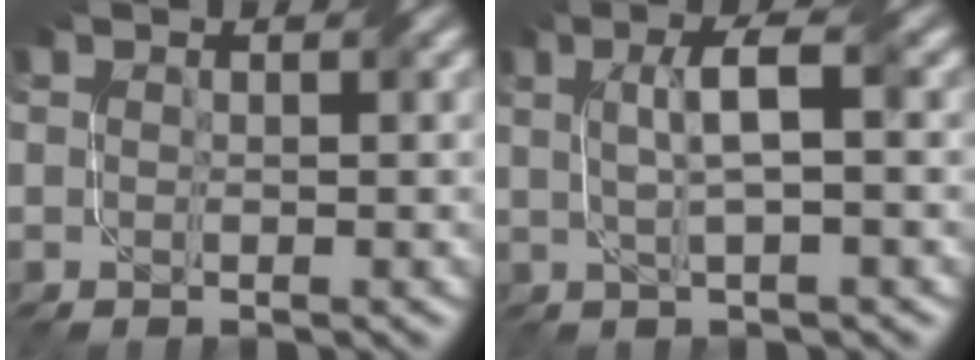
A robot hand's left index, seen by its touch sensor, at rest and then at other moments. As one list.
[{"total": 3.9, "force": [0.6, 0.8, 3.7], "torque": [-0.068, 0.010, 0.011]}]